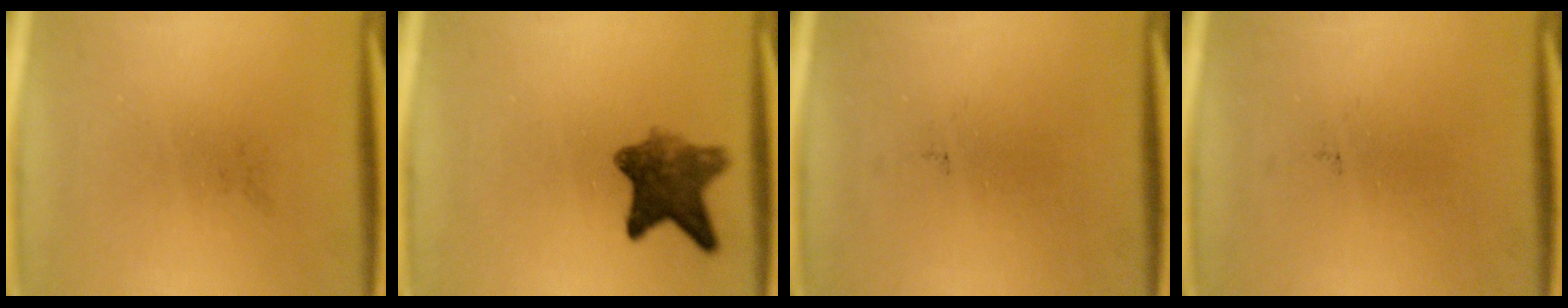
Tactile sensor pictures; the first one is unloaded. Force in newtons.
{"total": 7.3}
{"total": 0.0}
{"total": 0.0}